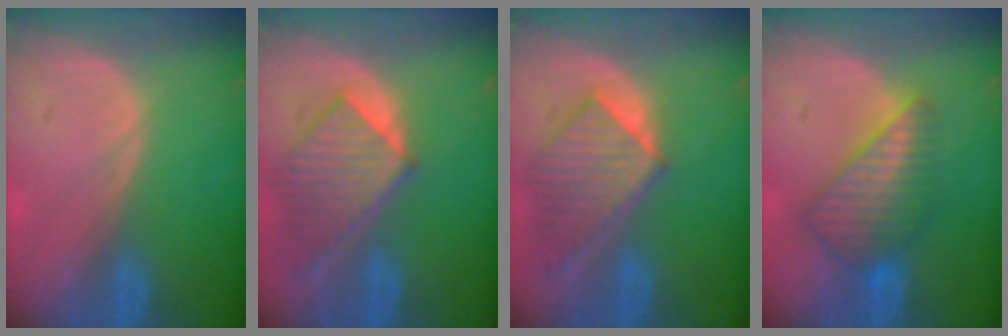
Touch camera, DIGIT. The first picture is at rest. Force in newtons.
{"total": 8.5, "press": 7.8, "slide": 3.5}
{"total": 8.2, "press": 7.5, "slide": 3.2}
{"total": 7.5, "press": 6.9, "slide": 2.9}